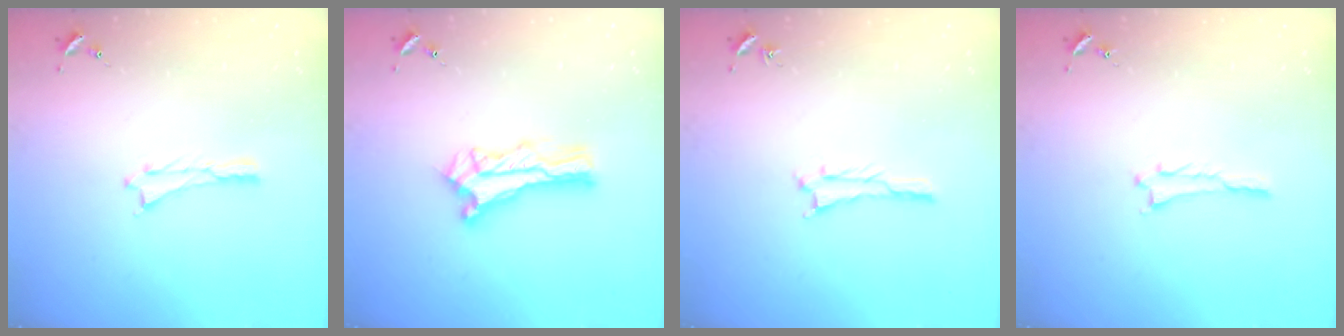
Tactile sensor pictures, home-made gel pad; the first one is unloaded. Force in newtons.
{"total": 3.2, "press": 3.2, "slide": 0.3}
{"total": 1.1, "press": 1.1, "slide": 0.1}
{"total": 0.0}